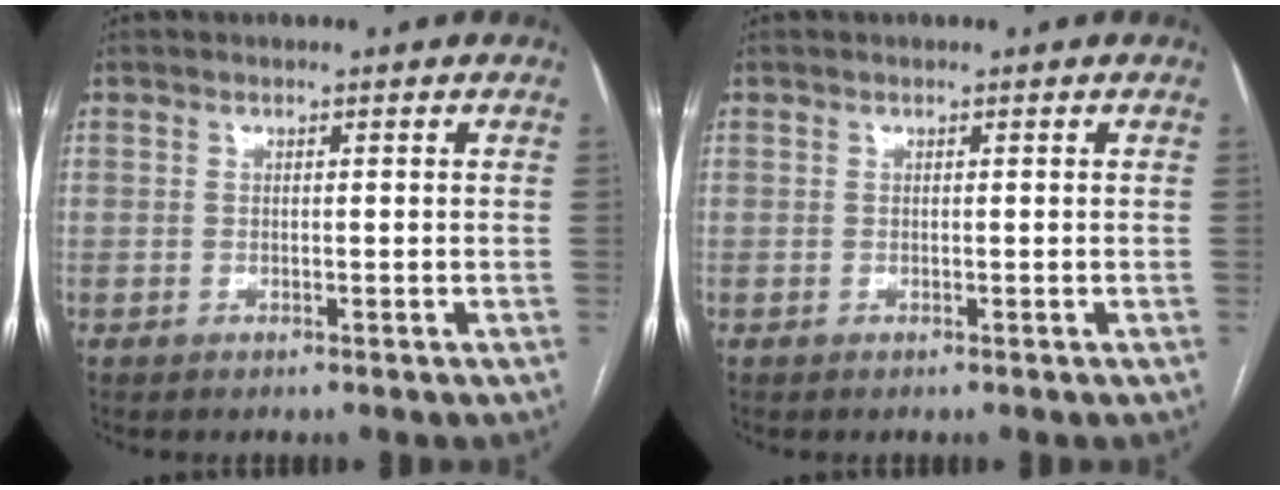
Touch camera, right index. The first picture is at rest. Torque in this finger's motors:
{"motor_torque": [0.00, 0.00, 0.00, 0.00]}